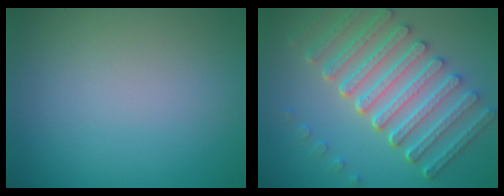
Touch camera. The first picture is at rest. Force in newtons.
{"total": 7.9, "press": 6.1, "slide": 5.0}